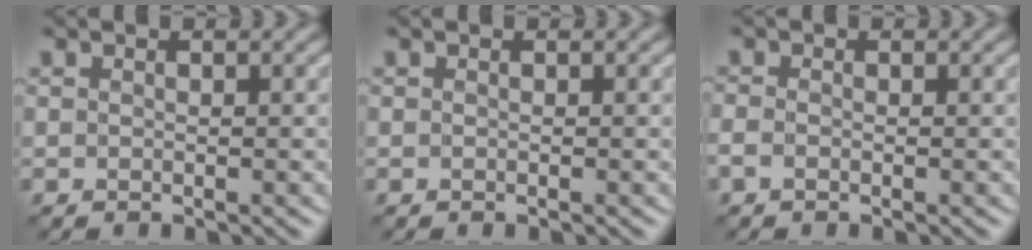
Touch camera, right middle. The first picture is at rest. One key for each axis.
{"total": 0.0}
{"total": 0.6, "fx": -0.5, "fy": 0.2, "fz": 0.3, "tx": -0.007, "ty": 0.002, "tz": -0.014}